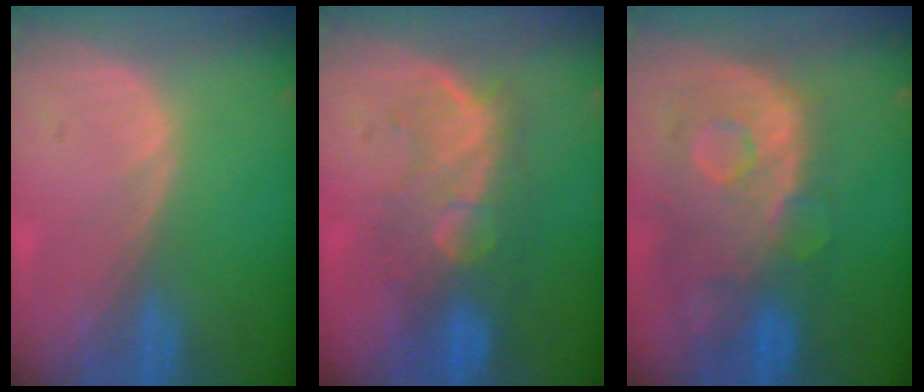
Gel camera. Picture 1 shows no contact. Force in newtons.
{"total": 9.0, "press": 8.3, "slide": 3.4}
{"total": 11.3, "press": 9.8, "slide": 5.6}